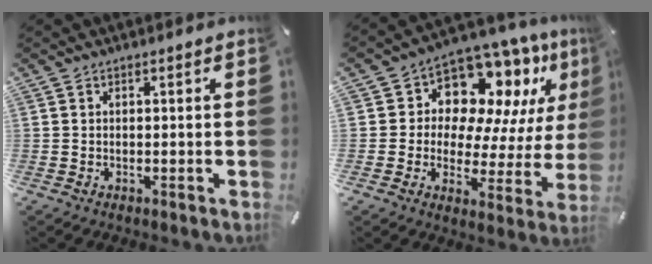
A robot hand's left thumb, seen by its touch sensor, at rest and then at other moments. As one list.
[{"total": 13.2, "force": [8.9, 8.3, 5.2], "torque": [-0.079, -0.090, 0.160]}]